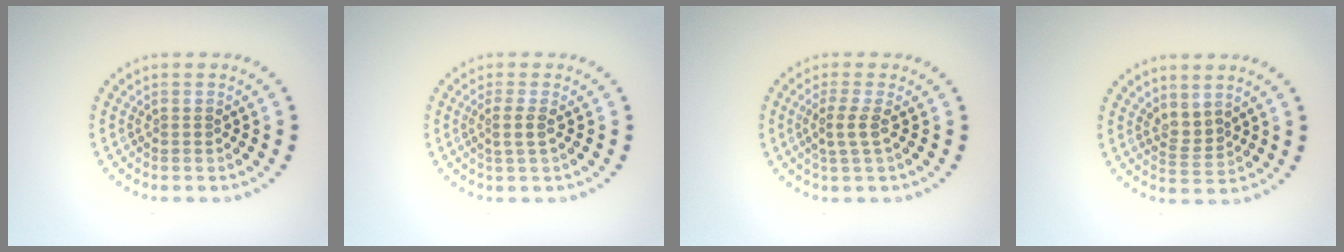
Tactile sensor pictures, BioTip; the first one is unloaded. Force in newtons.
{"total": 1.5, "press": 1.1, "slide": 1.0}
{"total": 1.9, "press": 1.4, "slide": 1.2}
{"total": 1.9, "press": 1.3, "slide": 1.3}